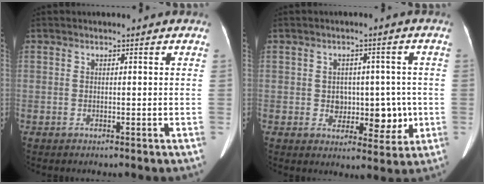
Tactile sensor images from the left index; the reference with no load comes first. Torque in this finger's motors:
{"motor_torque": [0.08, 0.01, 0.13, 0.01]}